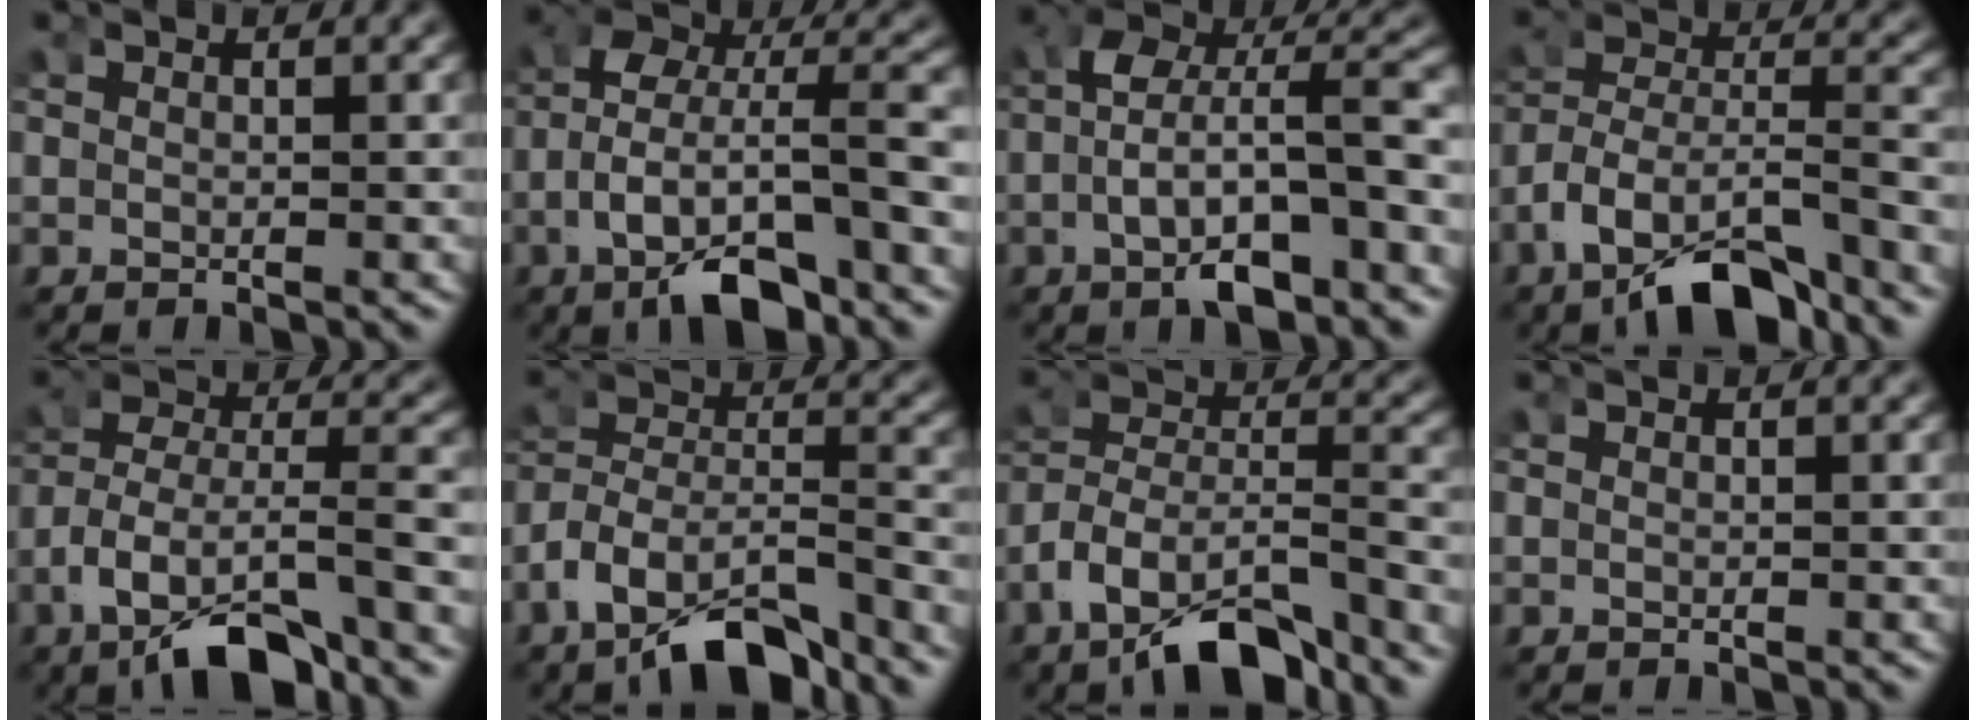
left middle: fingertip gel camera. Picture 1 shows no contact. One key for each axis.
{"total": 8.0, "fx": -1.7, "fy": 4.1, "fz": 6.7, "tx": -0.093, "ty": 0.009, "tz": -0.031}
{"total": 6.3, "fx": -1.8, "fy": 2.6, "fz": 5.5, "tx": -0.072, "ty": 0.023, "tz": -0.033}
{"total": 7.3, "fx": -4.1, "fy": 3.8, "fz": 4.8, "tx": -0.089, "ty": -0.013, "tz": -0.058}
{"total": 7.2, "fx": -3.4, "fy": 3.2, "fz": 5.5, "tx": -0.093, "ty": -0.007, "tz": -0.045}
{"total": 7.8, "fx": -4.6, "fy": 5.0, "fz": 3.9, "tx": -0.080, "ty": -0.013, "tz": -0.076}
{"total": 7.6, "fx": -4.2, "fy": 4.5, "fz": 4.4, "tx": -0.088, "ty": -0.015, "tz": -0.066}
{"total": 0.7, "fx": -0.1, "fy": -0.5, "fz": -0.4, "tx": 0.012, "ty": 0.010, "tz": -0.004}